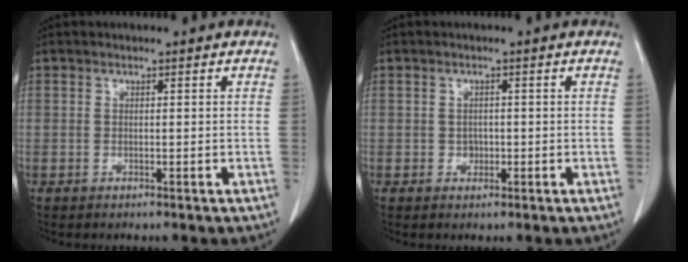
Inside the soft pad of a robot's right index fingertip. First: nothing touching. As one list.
[{"total": 1.0, "force": [-0.3, 0.9, 0.5], "torque": [-0.006, 0.003, -0.002]}]